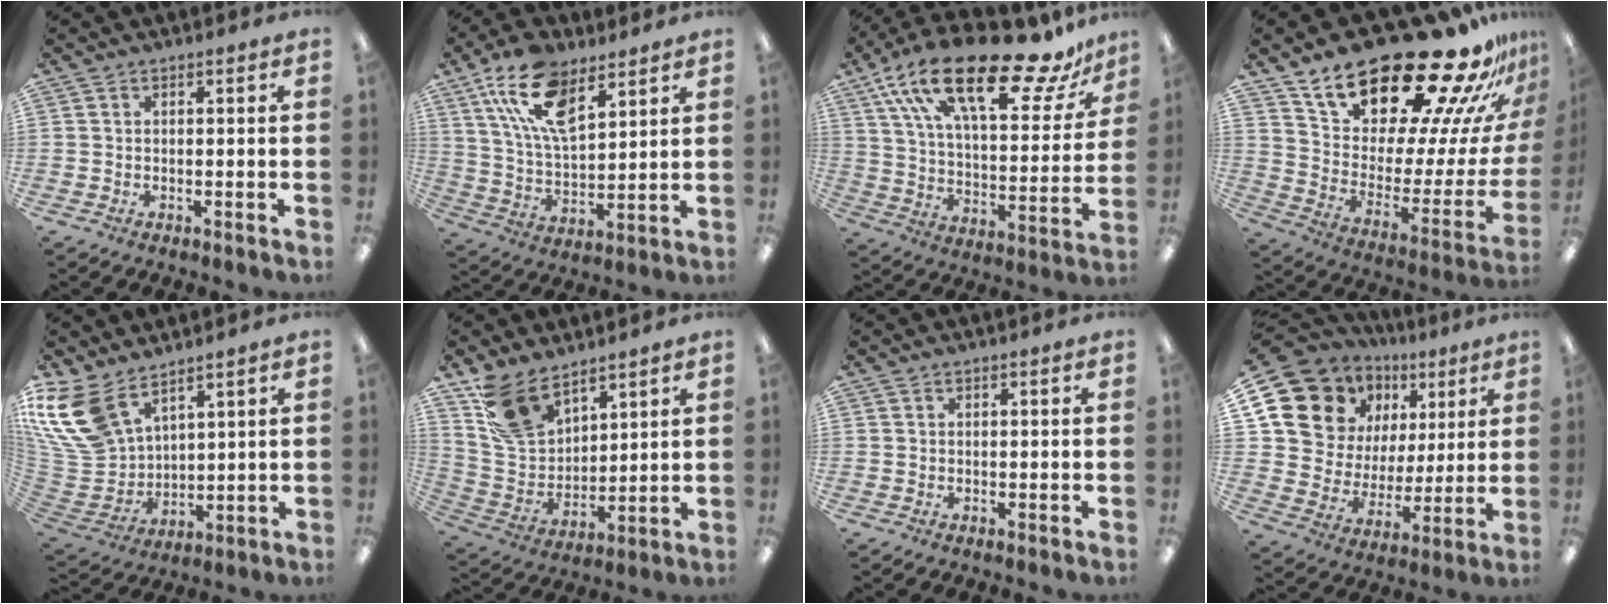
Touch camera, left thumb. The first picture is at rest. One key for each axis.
{"total": 15.7, "fx": 8.9, "fy": 7.7, "fz": 10.4, "tx": -0.199, "ty": -0.024, "tz": 0.163}
{"total": 27.0, "fx": 17.8, "fy": 9.2, "fz": 18.1, "tx": -0.295, "ty": -0.105, "tz": 0.293}
{"total": 27.2, "fx": 21.8, "fy": 9.3, "fz": 13.4, "tx": -0.184, "ty": -0.178, "tz": 0.373}
{"total": 16.7, "fx": 10.3, "fy": 10.2, "fz": 8.4, "tx": -0.220, "ty": -0.054, "tz": 0.197}
{"total": 12.8, "fx": 9.4, "fy": 7.0, "fz": 5.1, "tx": -0.113, "ty": -0.046, "tz": 0.186}
{"total": 0.0}
{"total": 17.8, "fx": 9.3, "fy": 13.7, "fz": 6.5, "tx": -0.136, "ty": -0.058, "tz": 0.193}